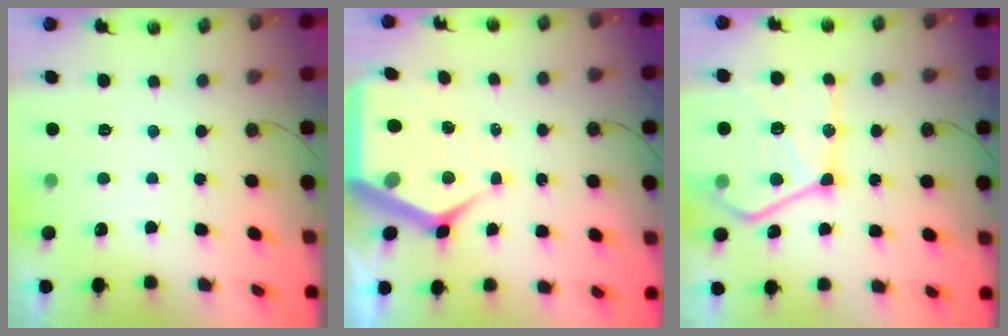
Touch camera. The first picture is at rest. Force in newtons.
{"total": 9.5, "press": 9.5, "slide": 0.8}
{"total": 23.3, "press": 23.2, "slide": 2.7}